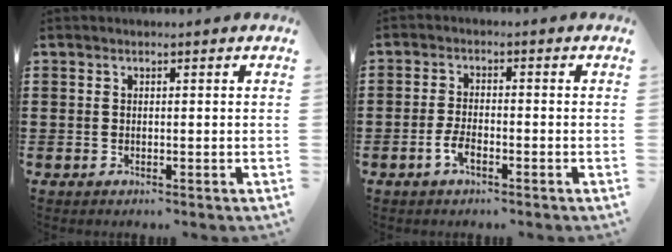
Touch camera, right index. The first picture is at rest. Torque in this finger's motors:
{"motor_torque": [0.31, 1.83, 0.12, 0.07]}